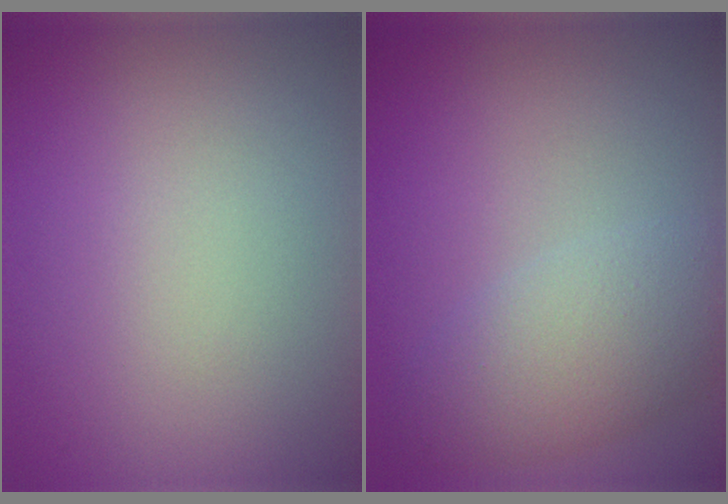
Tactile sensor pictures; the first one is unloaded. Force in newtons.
{"total": 4.7, "press": 4.7, "slide": 0.5}